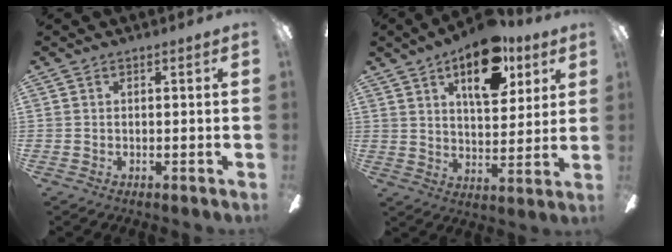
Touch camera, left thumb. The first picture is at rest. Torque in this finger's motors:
{"motor_torque": [0.37, 0.48, 1.30, -1.47, 0.10]}